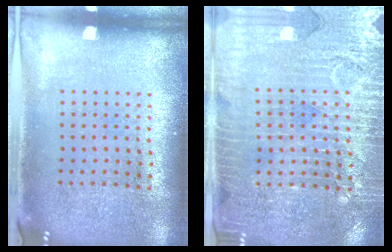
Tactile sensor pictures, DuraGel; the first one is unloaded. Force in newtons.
{"total": 3.5, "press": 3.1, "slide": 1.4}